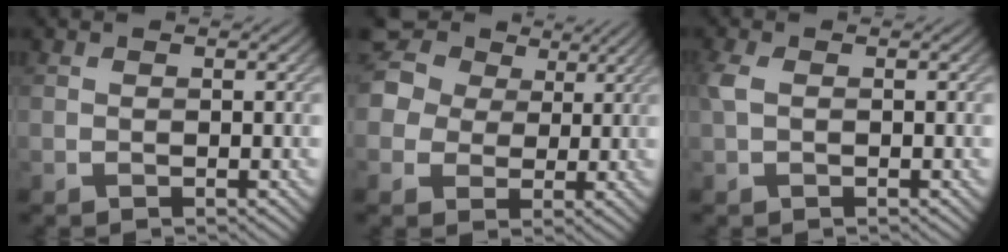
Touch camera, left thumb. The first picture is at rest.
{"total": 11.2, "force": [5.0, 9.1, 4.3], "torque": [-0.152, 0.036, 0.093]}
{"total": 1.6, "force": [0.2, 0.7, 1.4], "torque": [-0.041, 0.005, 0.000]}